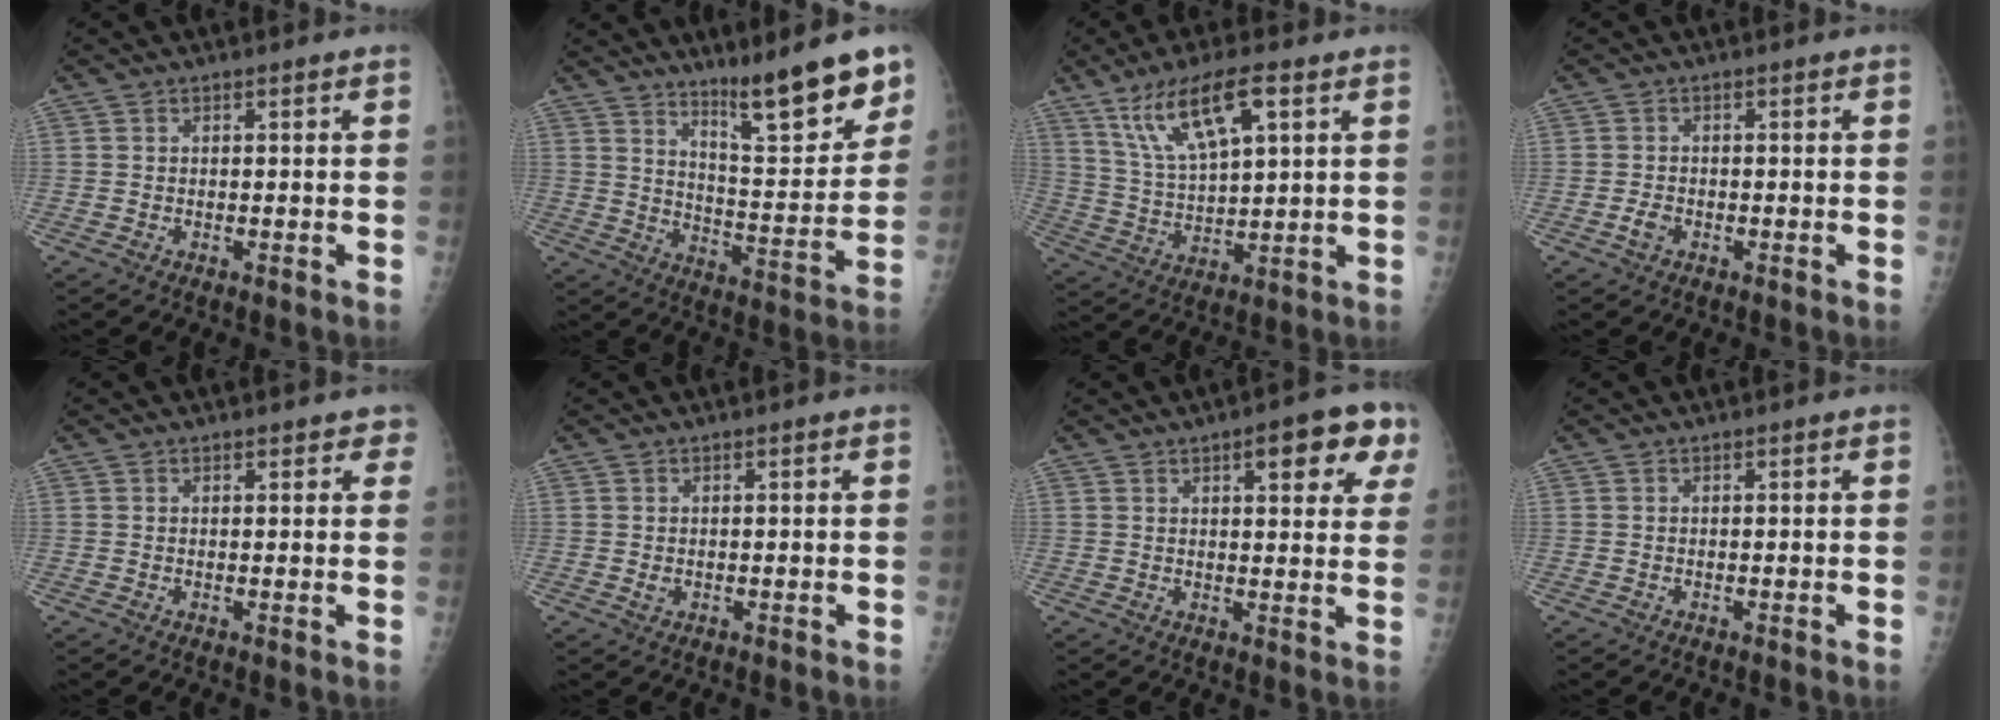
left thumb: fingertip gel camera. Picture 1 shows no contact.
{"total": 15.5, "force": [11.0, 3.1, 10.5], "torque": [-0.120, -0.082, 0.179]}
{"total": 13.1, "force": [6.8, 3.9, 10.5], "torque": [-0.191, -0.016, 0.136]}
{"total": 1.7, "force": [-0.9, 1.1, 1.0], "torque": [-0.018, 0.007, -0.018]}
{"total": 2.4, "force": [1.8, 1.2, 1.1], "torque": [0.017, -0.002, 0.015]}
{"total": 0.9, "force": [0.0, 0.6, 0.7], "torque": [-0.004, 0.001, 0.004]}
{"total": 10.2, "force": [5.0, 3.5, 8.2], "torque": [-0.070, -0.009, 0.056]}
{"total": 0.0}